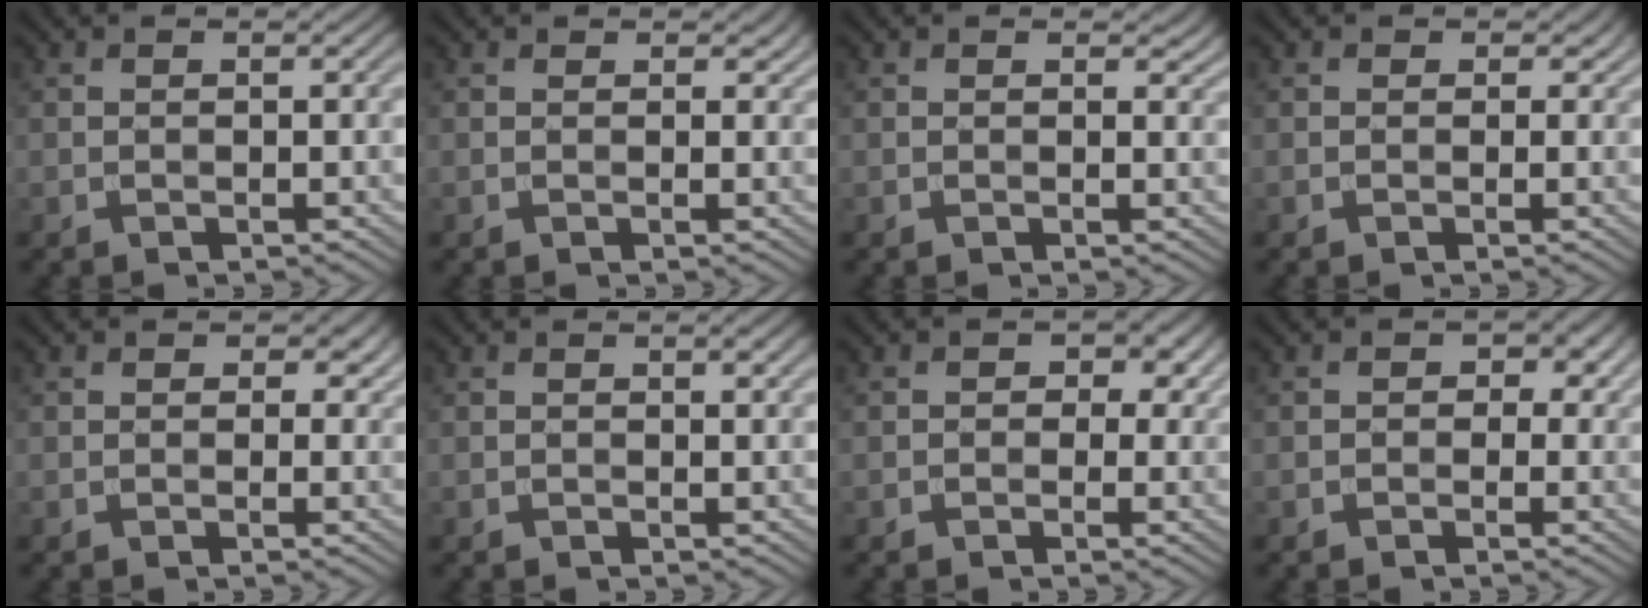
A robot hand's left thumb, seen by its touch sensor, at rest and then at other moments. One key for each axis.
{"total": 1.0, "fx": 0.7, "fy": 0.6, "fz": 0.4, "tx": -0.006, "ty": -0.003, "tz": 0.012}
{"total": 1.3, "fx": 0.7, "fy": 0.6, "fz": 0.9, "tx": -0.011, "ty": -0.005, "tz": 0.012}
{"total": 1.1, "fx": 0.2, "fy": 1.0, "fz": 0.3, "tx": -0.007, "ty": -0.006, "tz": 0.001}
{"total": 2.2, "fx": 0.6, "fy": 1.9, "fz": 0.9, "tx": -0.021, "ty": -0.008, "tz": 0.002}
{"total": 1.0, "fx": 0.5, "fy": 0.4, "fz": 0.8, "tx": -0.010, "ty": -0.003, "tz": 0.007}
{"total": 3.7, "fx": 0.8, "fy": 3.0, "fz": 2.0, "tx": -0.021, "ty": 0.002, "tz": -0.003}
{"total": 2.8, "fx": 0.3, "fy": 2.3, "fz": 1.5, "tx": -0.017, "ty": 0.003, "tz": -0.002}